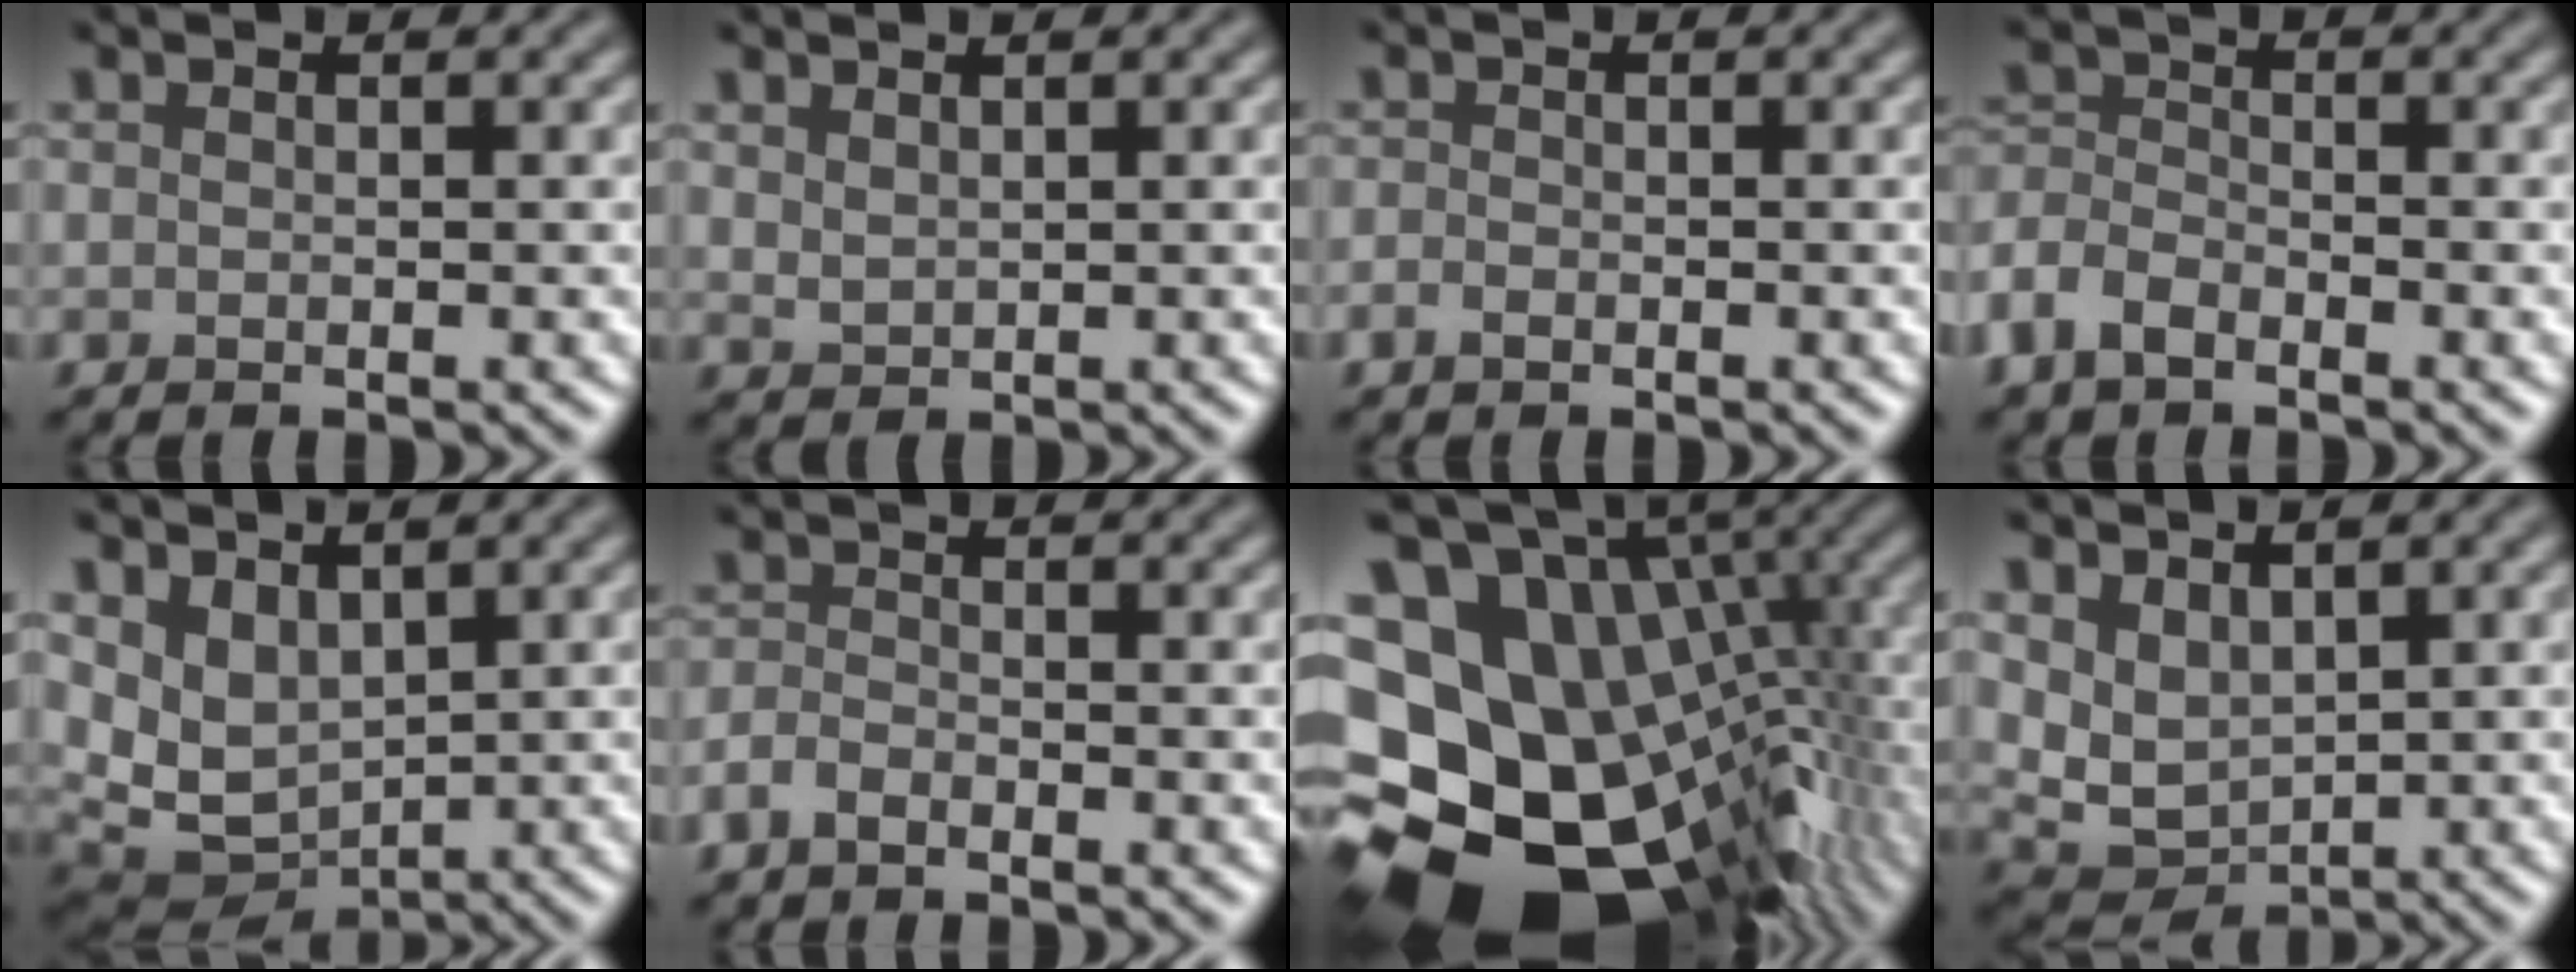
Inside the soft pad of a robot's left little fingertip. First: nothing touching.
{"total": 1.2, "force": [0.9, 0.6, 0.5], "torque": [-0.013, -0.002, 0.024]}
{"total": 1.0, "force": [-0.6, 0.6, 0.6], "torque": [-0.010, -0.001, -0.013]}
{"total": 3.7, "force": [-2.5, 1.8, 1.9], "torque": [-0.040, 0.000, -0.065]}
{"total": 5.3, "force": [1.8, 3.5, 3.6], "torque": [-0.083, -0.017, 0.043]}
{"total": 1.8, "force": [-1.3, 0.8, 1.0], "torque": [-0.022, 0.000, -0.033]}
{"total": 21.0, "force": [-5.3, 15.1, 13.6], "torque": [-0.227, 0.006, -0.069]}
{"total": 4.0, "force": [1.6, 2.5, 2.5], "torque": [-0.056, -0.012, 0.038]}